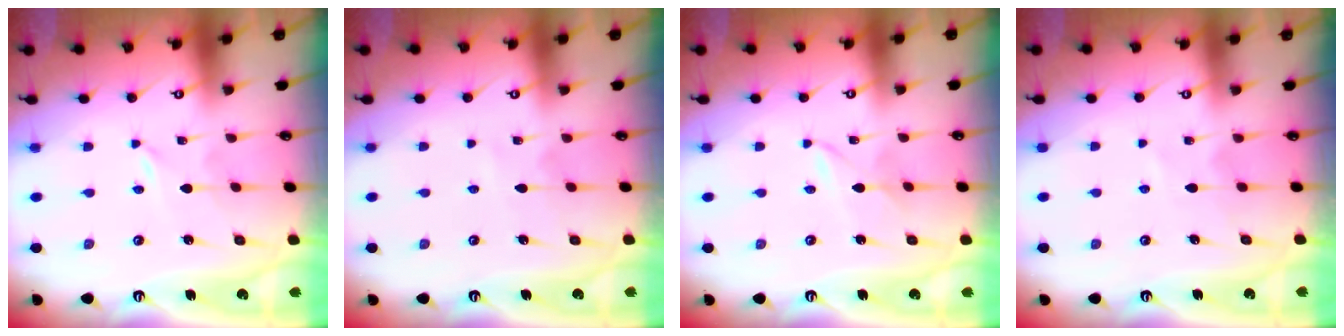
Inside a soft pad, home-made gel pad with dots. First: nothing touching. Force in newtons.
{"total": 3.8, "press": 3.8, "slide": 0.4}
{"total": 1.7, "press": 1.7, "slide": 0.2}
{"total": 3.7, "press": 3.6, "slide": 0.5}